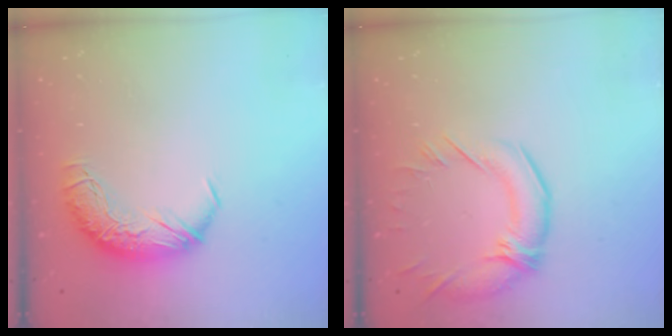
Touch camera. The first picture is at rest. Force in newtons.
{"total": 2.3, "press": 0.9, "slide": 2.1}